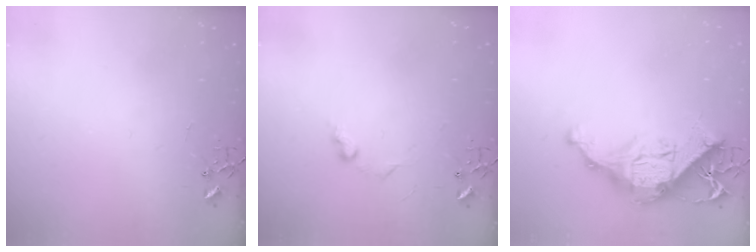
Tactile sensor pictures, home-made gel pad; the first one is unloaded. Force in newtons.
{"total": 6.5, "press": 6.5, "slide": 0.7}
{"total": 14.8, "press": 14.7, "slide": 1.5}